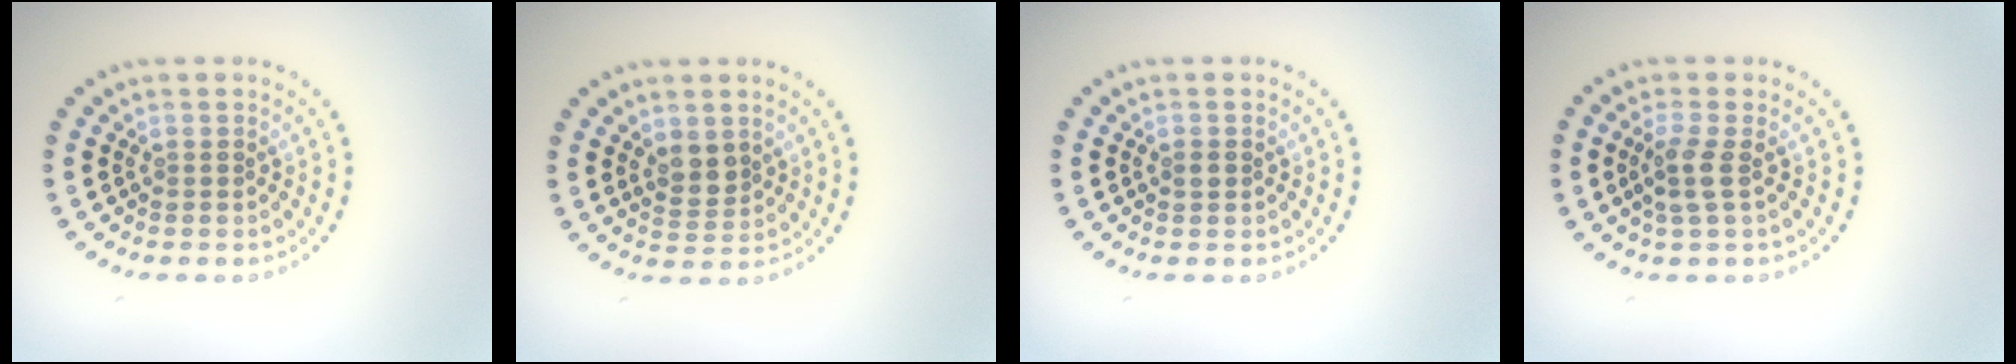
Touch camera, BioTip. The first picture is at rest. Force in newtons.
{"total": 2.2, "press": 2.0, "slide": 0.9}
{"total": 0.9, "press": 0.9, "slide": 0.1}
{"total": 2.0, "press": 1.7, "slide": 1.1}